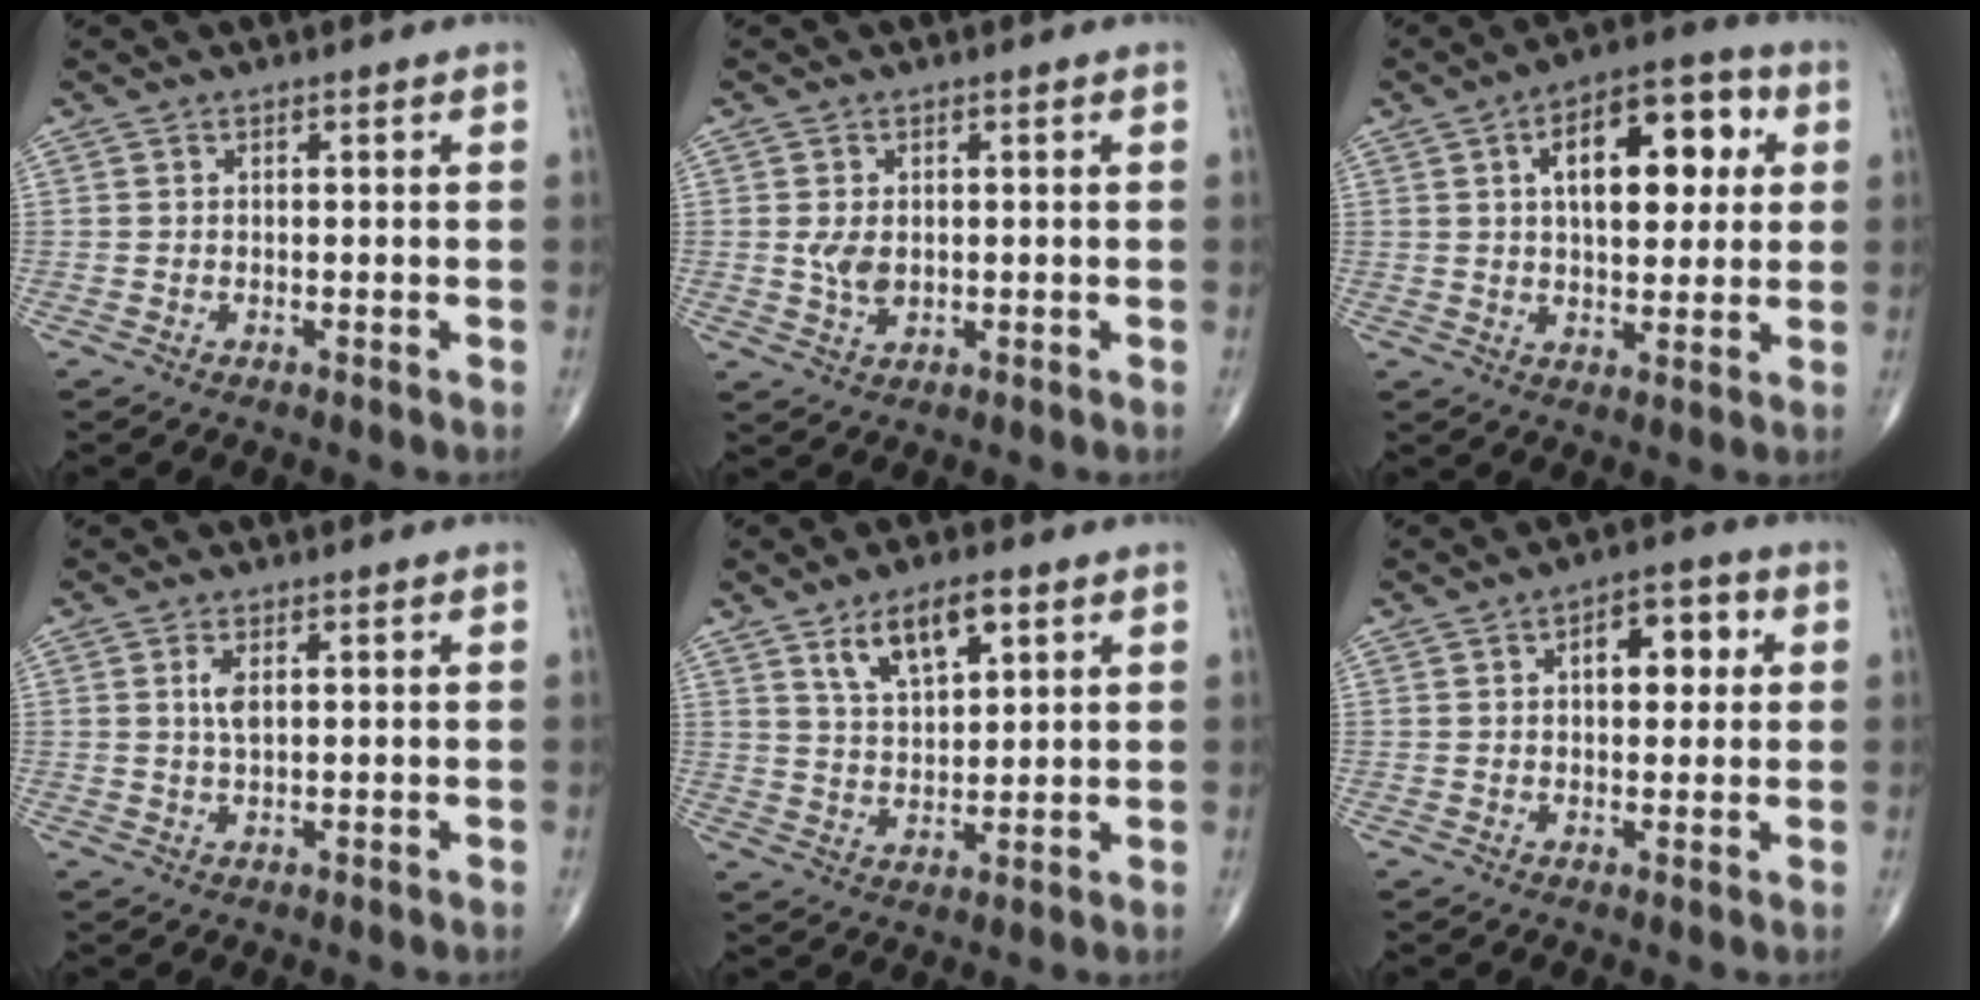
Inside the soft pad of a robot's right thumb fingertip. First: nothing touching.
{"total": 3.6, "force": [0.2, 2.3, 2.7], "torque": [-0.048, -0.006, 0.008]}
{"total": 15.3, "force": [4.0, 7.7, 12.7], "torque": [-0.156, 0.012, 0.055]}
{"total": 2.8, "force": [0.7, 1.2, 2.5], "torque": [-0.051, -0.002, 0.015]}
{"total": 8.9, "force": [4.7, 3.9, 6.5], "torque": [-0.101, -0.020, 0.087]}
{"total": 7.4, "force": [1.8, 4.1, 5.9], "torque": [-0.057, 0.011, 0.021]}